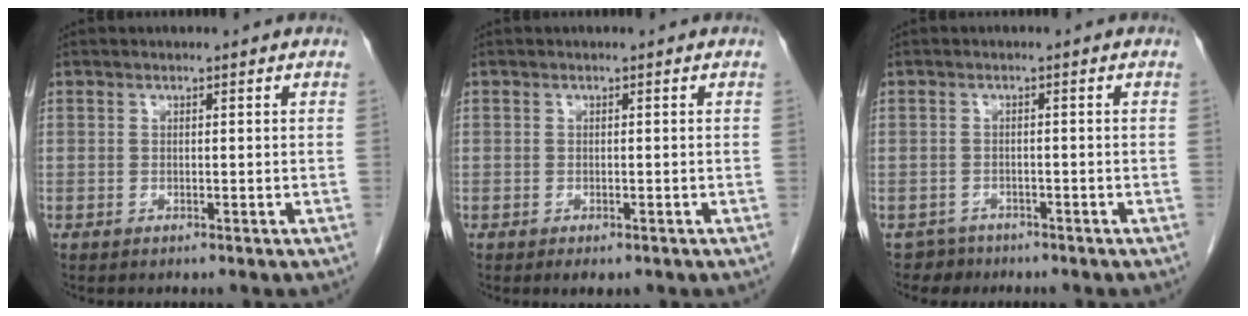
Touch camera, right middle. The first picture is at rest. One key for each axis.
{"total": 1.9, "fx": -1.2, "fy": 0.8, "fz": 1.2, "tx": -0.015, "ty": -0.004, "tz": -0.009}
{"total": 2.2, "fx": -1.7, "fy": 1.3, "fz": -0.8, "tx": 0.009, "ty": 0.005, "tz": -0.027}